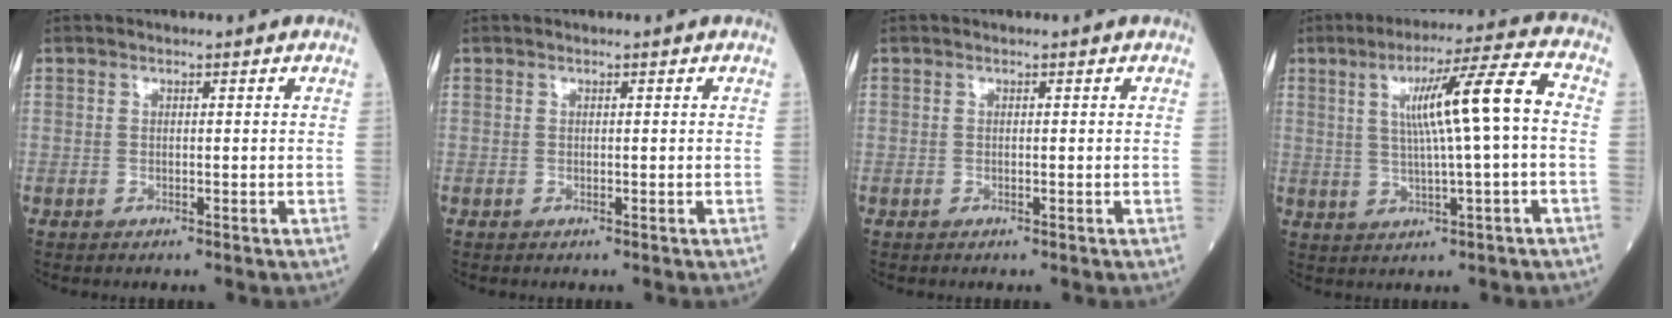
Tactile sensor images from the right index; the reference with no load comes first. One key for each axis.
{"total": 0.0}
{"total": 0.0}
{"total": 11.0, "fx": 1.2, "fy": -0.3, "fz": 11.0, "tx": -0.177, "ty": 0.015, "tz": 0.022}